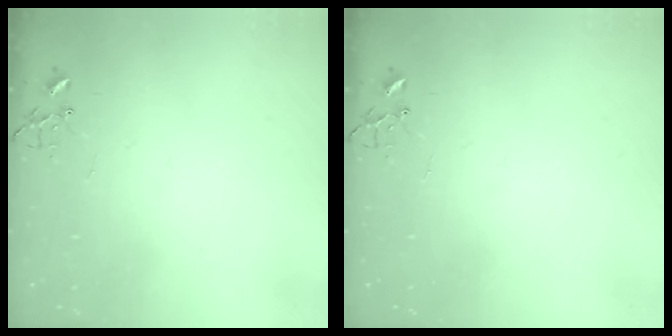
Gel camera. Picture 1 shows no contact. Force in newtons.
{"total": 0.0}